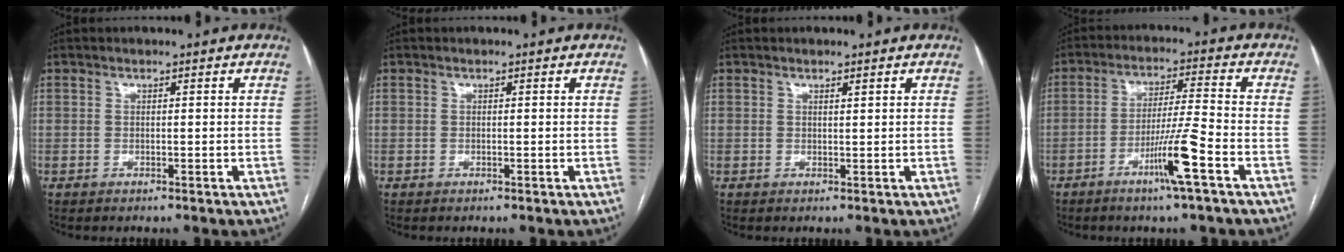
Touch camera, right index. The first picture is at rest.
{"total": 0.0}
{"total": 0.5, "force": [0.4, -0.1, 0.3], "torque": [-0.007, -0.003, 0.007]}
{"total": 8.4, "force": [-4.1, -1.3, 7.2], "torque": [-0.135, -0.007, -0.078]}